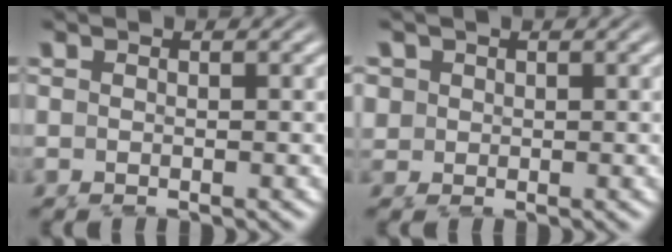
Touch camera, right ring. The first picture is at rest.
{"total": 2.8, "force": [0.4, 2.6, 0.8], "torque": [-0.030, -0.018, 0.018]}